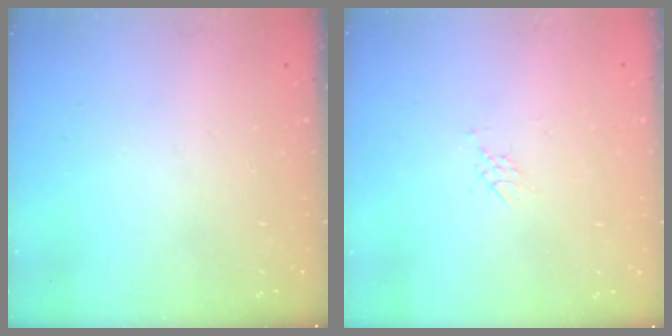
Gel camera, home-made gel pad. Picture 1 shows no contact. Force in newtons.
{"total": 3.5, "press": 3.3, "slide": 1.1}